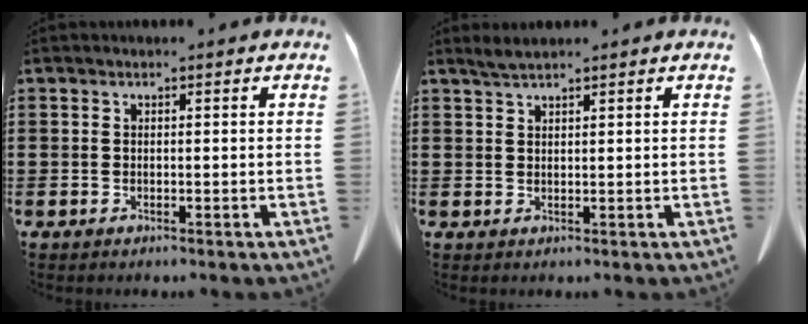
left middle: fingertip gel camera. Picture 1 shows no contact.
{"total": 1.5, "force": [1.3, 0.0, 0.7], "torque": [-0.016, 0.000, 0.026]}